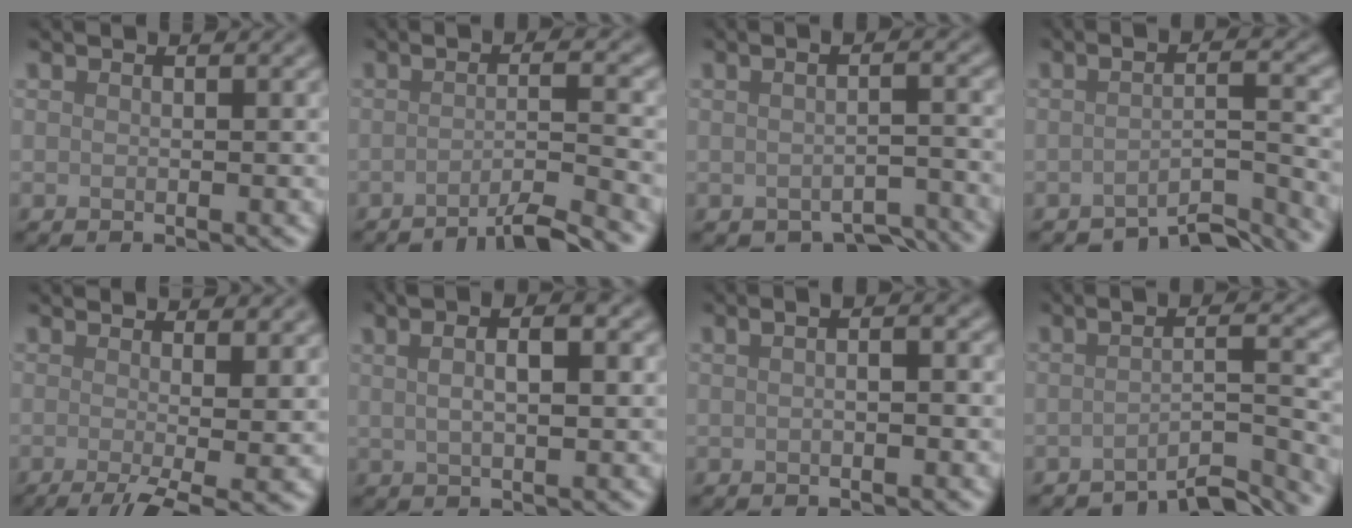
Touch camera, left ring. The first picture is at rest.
{"total": 5.1, "force": [-3.0, 0.6, 4.1], "torque": [-0.049, 0.006, -0.062]}
{"total": 3.7, "force": [-2.5, 1.2, 2.4], "torque": [-0.039, -0.002, -0.029]}
{"total": 5.1, "force": [-4.3, 0.8, 2.7], "torque": [-0.034, 0.007, -0.067]}
{"total": 7.9, "force": [-0.6, 2.6, 7.4], "torque": [-0.073, 0.008, -0.017]}
{"total": 5.3, "force": [2.0, 2.0, 4.5], "torque": [-0.070, 0.010, 0.017]}
{"total": 3.4, "force": [0.9, 1.3, 3.0], "torque": [-0.028, 0.009, -0.004]}
{"total": 5.3, "force": [-4.0, 0.8, 3.3], "torque": [-0.040, 0.010, -0.066]}